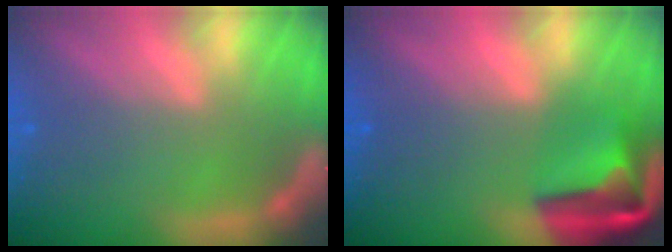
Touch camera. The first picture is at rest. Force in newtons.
{"total": 8.4}